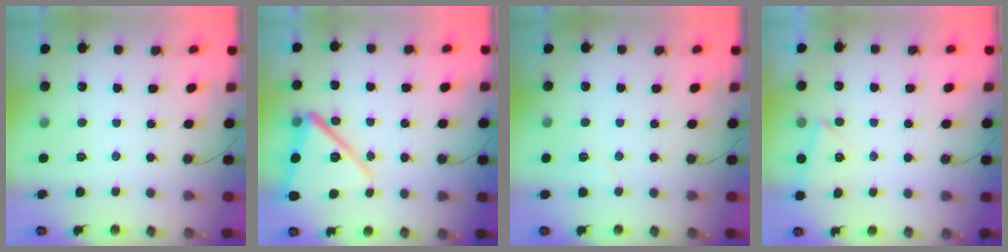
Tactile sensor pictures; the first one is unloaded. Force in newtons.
{"total": 15.2, "press": 14.9, "slide": 2.6}
{"total": 4.1, "press": 3.1, "slide": 2.7}
{"total": 2.9, "press": 2.8, "slide": 0.6}